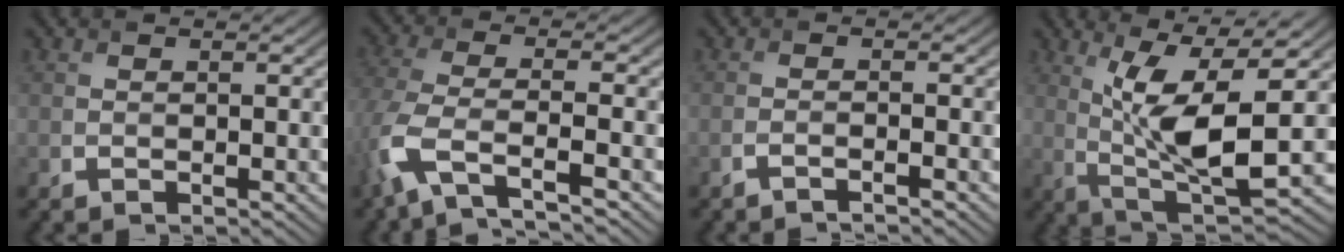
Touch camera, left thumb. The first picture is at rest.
{"total": 7.7, "force": [-4.7, 2.4, 5.6], "torque": [-0.140, -0.011, -0.103]}
{"total": 1.6, "force": [-1.4, 0.1, 0.6], "torque": [-0.001, 0.004, -0.038]}
{"total": 10.7, "force": [1.1, 3.1, 10.2], "torque": [-0.199, -0.002, 0.027]}